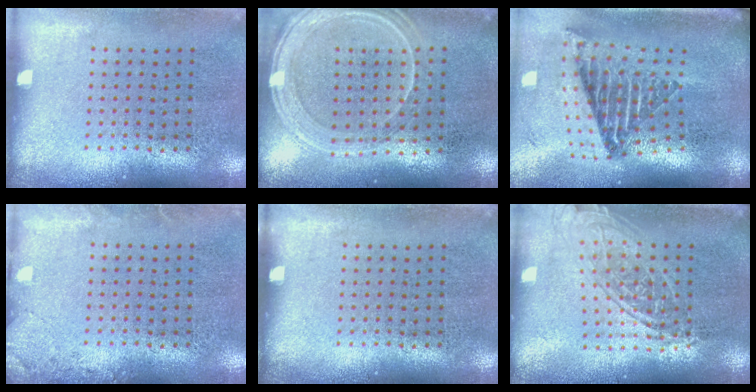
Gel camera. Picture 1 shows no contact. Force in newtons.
{"total": 1.3, "press": 1.3, "slide": 0.1}
{"total": 2.7, "press": 1.7, "slide": 2.1}
{"total": 1.4, "press": 1.4, "slide": 0.3}
{"total": 0.0}
{"total": 1.7, "press": 1.3, "slide": 1.0}